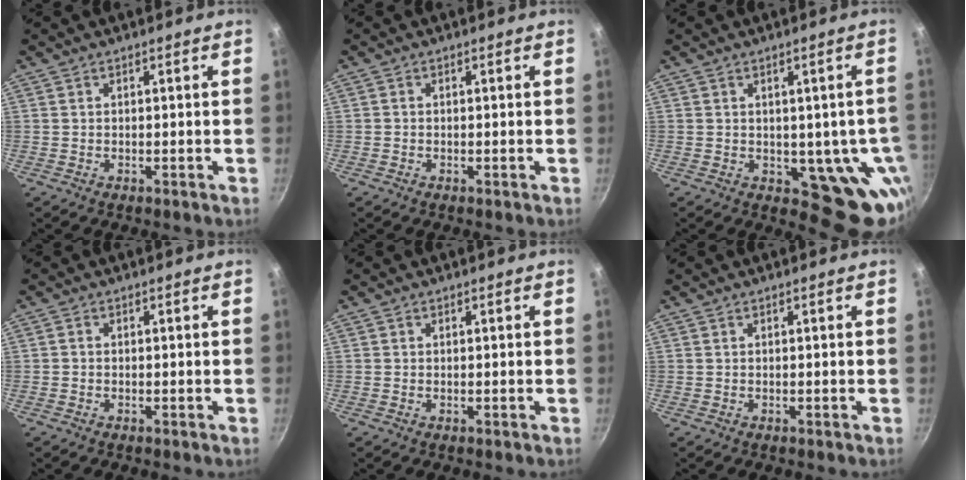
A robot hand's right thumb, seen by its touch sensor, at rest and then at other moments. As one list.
[{"total": 0.0}, {"total": 10.3, "force": [-1.4, 5.7, 8.5], "torque": [-0.056, -0.009, -0.010]}, {"total": 0.6, "force": [-0.3, 0.5, 0.2], "torque": [-0.003, 0.002, -0.007]}, {"total": 0.0}, {"total": 0.0}]